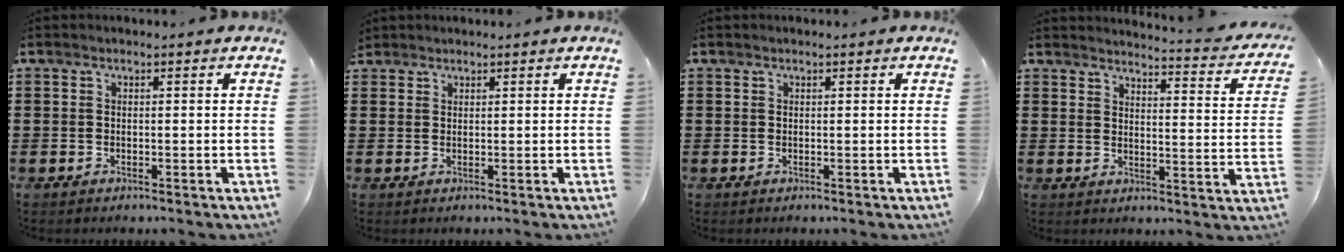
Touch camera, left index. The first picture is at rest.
{"total": 1.1, "force": [1.0, 0.5, 0.1], "torque": [-0.005, 0.001, 0.021]}
{"total": 0.0}
{"total": 3.6, "force": [3.4, -0.4, 1.1], "torque": [-0.025, -0.036, 0.050]}